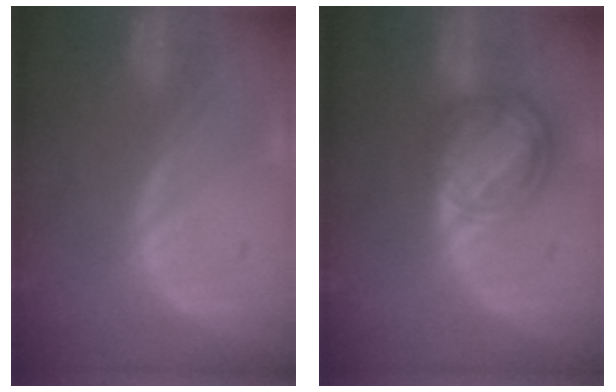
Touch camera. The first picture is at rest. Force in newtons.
{"total": 8.1, "press": 7.0, "slide": 4.2}